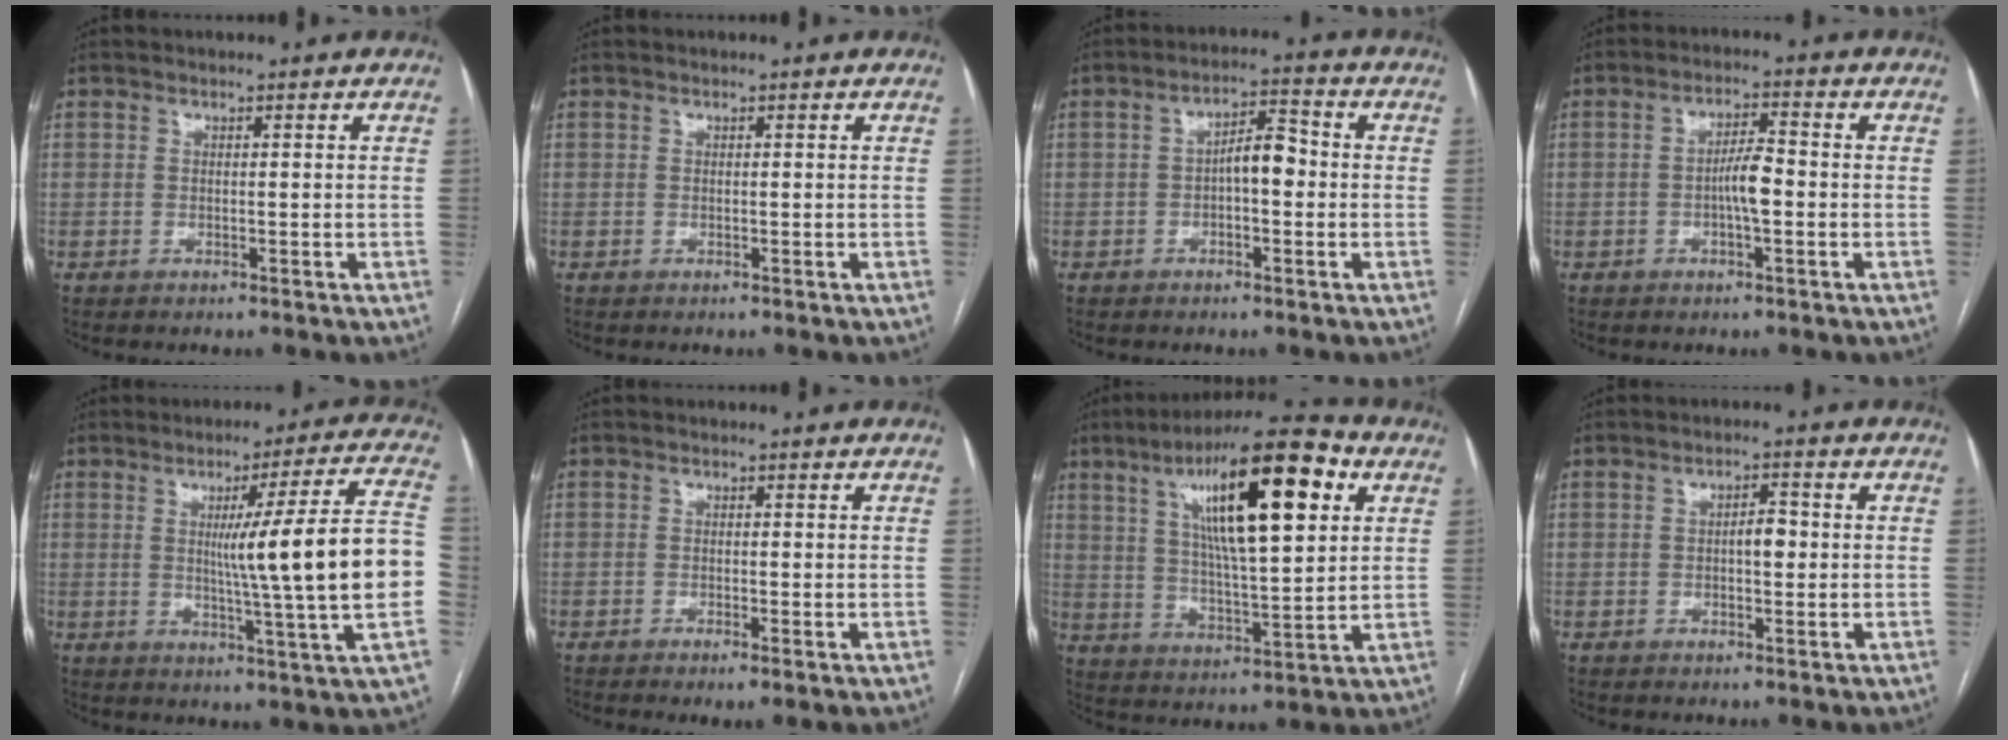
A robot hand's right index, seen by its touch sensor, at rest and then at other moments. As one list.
[{"total": 0.0}, {"total": 5.2, "force": [-0.5, 2.0, 4.8], "torque": [-0.076, 0.023, -0.010]}, {"total": 4.4, "force": [-0.8, 0.8, 4.2], "torque": [-0.079, 0.008, -0.015]}, {"total": 17.6, "force": [-0.2, -1.8, 17.5], "torque": [-0.234, 0.002, -0.010]}, {"total": 2.1, "force": [-1.0, 0.4, 1.8], "torque": [-0.029, -0.002, -0.014]}, {"total": 19.6, "force": [7.7, 4.0, 17.6], "torque": [-0.289, 0.026, 0.120]}, {"total": 2.9, "force": [-0.1, 1.2, 2.7], "torque": [-0.039, 0.007, -0.003]}]